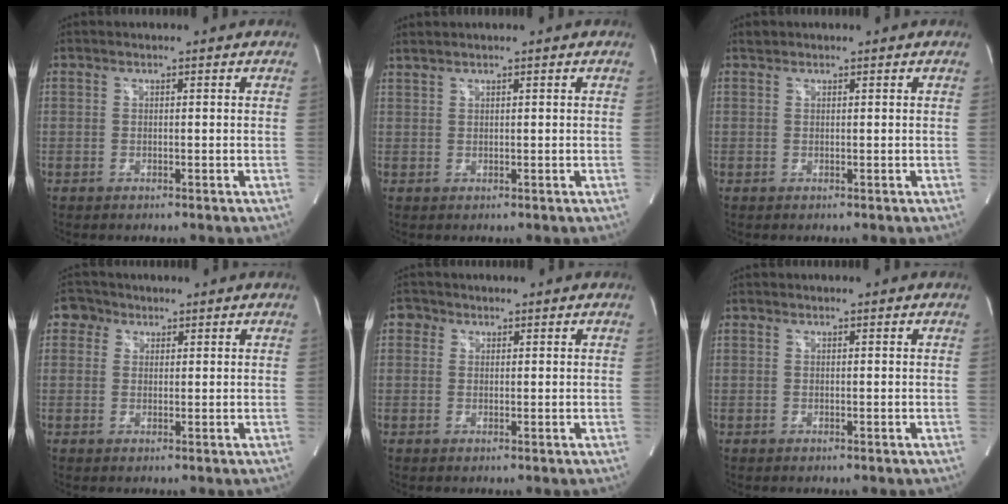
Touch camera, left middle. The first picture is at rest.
{"total": 9.6, "force": [8.3, -1.1, 4.6], "torque": [-0.111, 0.001, 0.182]}
{"total": 0.6, "force": [0.6, 0.2, 0.0], "torque": [-0.006, 0.006, 0.011]}
{"total": 2.9, "force": [1.4, 2.6, 0.5], "torque": [-0.008, 0.010, 0.019]}
{"total": 1.9, "force": [0.7, 1.7, 0.4], "torque": [0.002, 0.008, 0.007]}
{"total": 0.0}